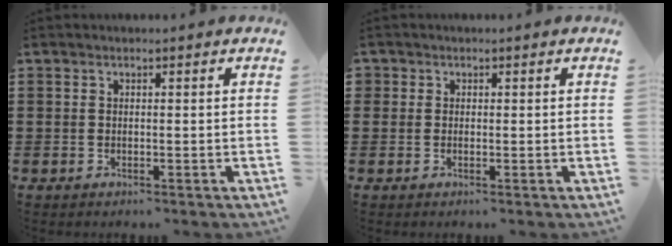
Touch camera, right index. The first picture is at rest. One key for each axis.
{"total": 0.7, "fx": 0.1, "fy": 0.7, "fz": 0.2, "tx": -0.006, "ty": 0.001, "tz": 0.001}